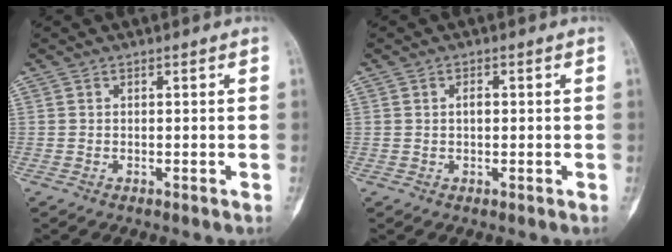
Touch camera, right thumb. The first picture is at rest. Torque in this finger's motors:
{"motor_torque": [0.44, 0.06, 0.08, -0.07, 0.04]}